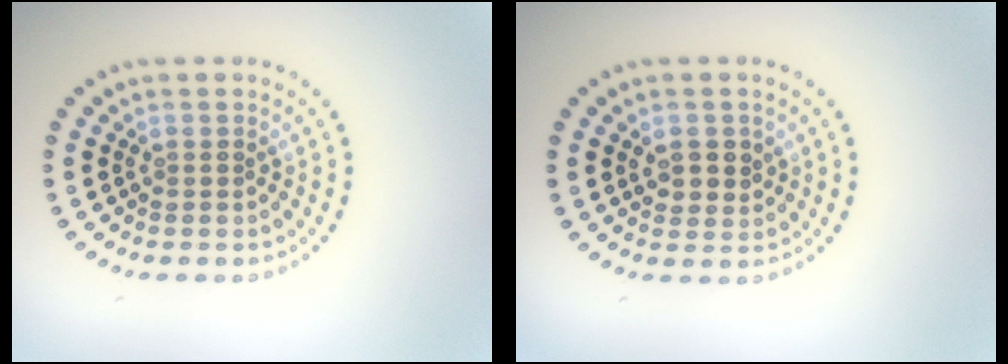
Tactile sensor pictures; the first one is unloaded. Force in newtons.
{"total": 2.3, "press": 2.2, "slide": 0.6}